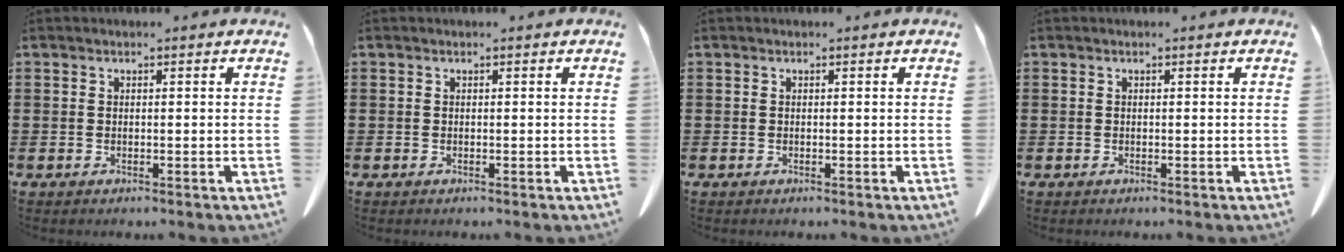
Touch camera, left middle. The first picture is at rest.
{"total": 0.0}
{"total": 0.0}
{"total": 0.0}